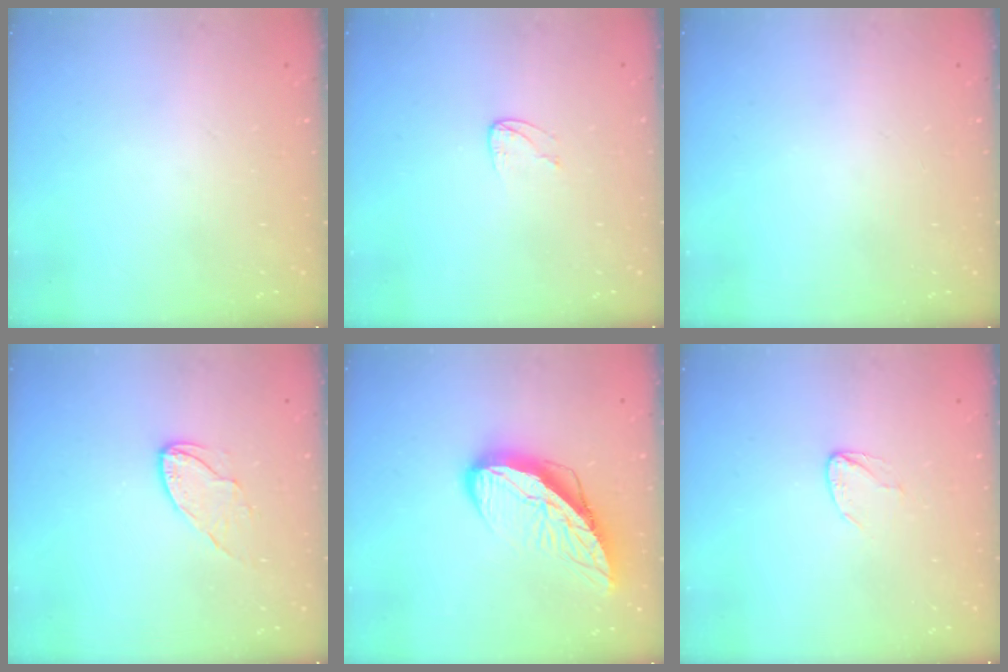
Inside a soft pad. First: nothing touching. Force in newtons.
{"total": 3.1, "press": 3.1, "slide": 0.3}
{"total": 0.0}
{"total": 7.2, "press": 7.2, "slide": 0.2}
{"total": 12.0, "press": 12.0, "slide": 1.2}
{"total": 3.3, "press": 3.3, "slide": 0.3}